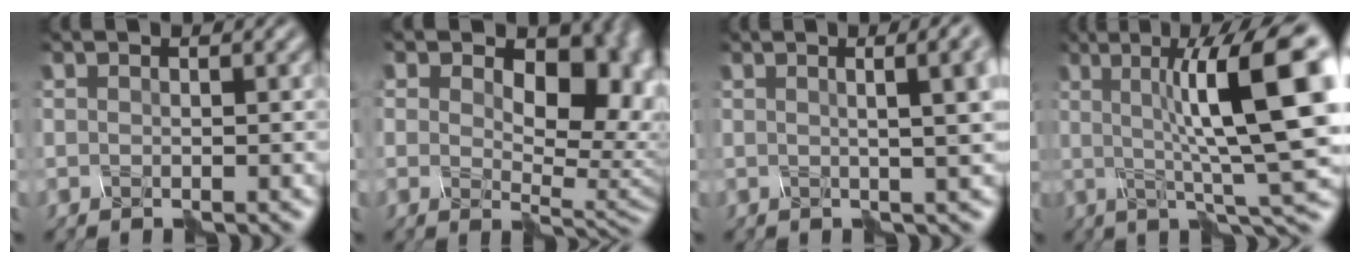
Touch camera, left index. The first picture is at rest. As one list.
[{"total": 7.9, "force": [1.4, 5.1, 5.8], "torque": [-0.075, -0.013, 0.047]}, {"total": 8.4, "force": [2.5, 3.3, 7.4], "torque": [-0.056, 0.051, 0.026]}, {"total": 11.4, "force": [1.3, 1.8, 11.2], "torque": [-0.163, 0.006, 0.041]}]